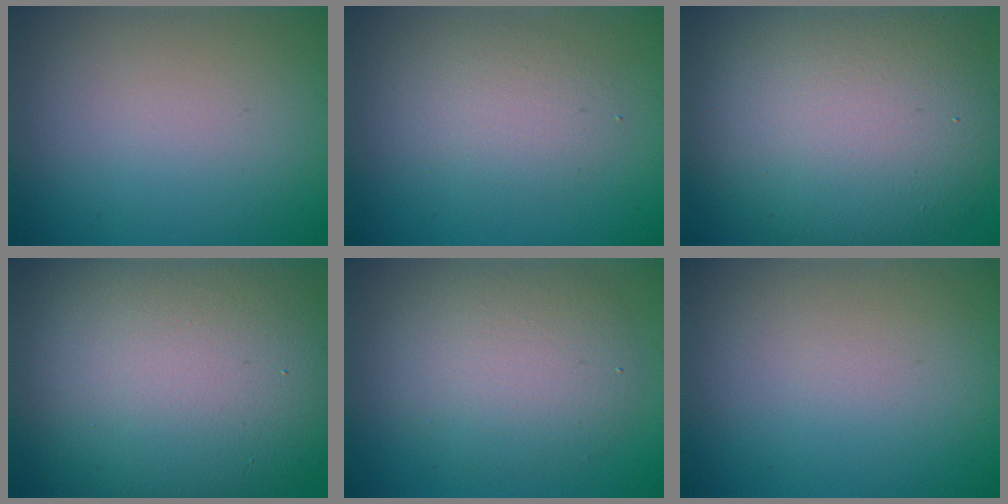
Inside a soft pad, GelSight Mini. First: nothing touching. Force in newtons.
{"total": 2.4, "press": 2.4, "slide": 0.2}
{"total": 13.8, "press": 13.7, "slide": 1.2}
{"total": 16.9, "press": 16.8, "slide": 1.6}
{"total": 5.2, "press": 5.2, "slide": 0.1}
{"total": 0.0}